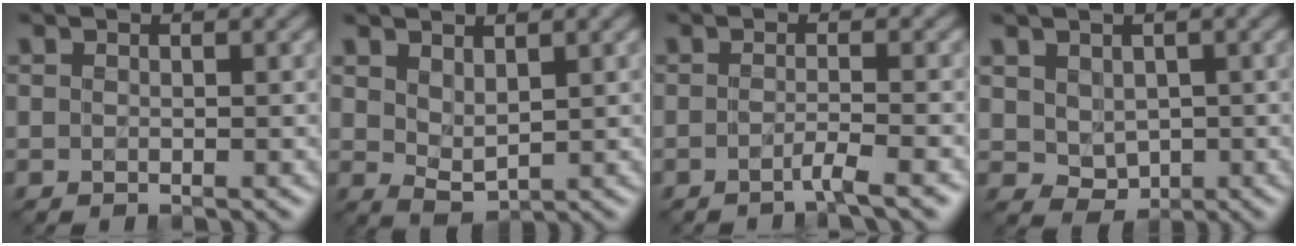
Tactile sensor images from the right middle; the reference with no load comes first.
{"total": 1.8, "force": [0.9, 0.9, 1.3], "torque": [-0.030, -0.005, 0.019]}
{"total": 1.6, "force": [-1.3, -0.4, 0.9], "torque": [-0.019, 0.003, -0.029]}
{"total": 3.0, "force": [0.1, 2.5, 1.6], "torque": [-0.028, -0.003, 0.005]}